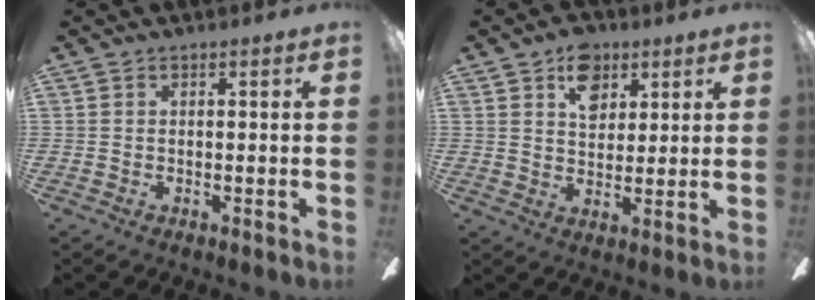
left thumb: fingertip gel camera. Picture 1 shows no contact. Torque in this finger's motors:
{"motor_torque": [0.80, 0.67, 0.50, -0.47, 0.01]}